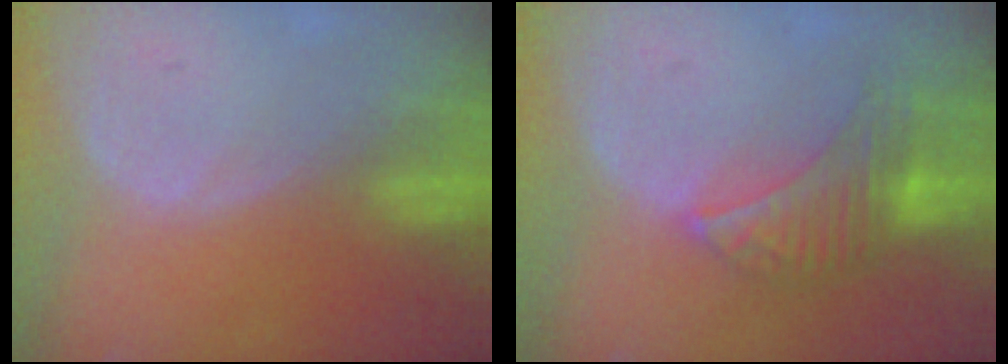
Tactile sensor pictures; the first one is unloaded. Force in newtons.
{"total": 7.0, "press": 6.7, "slide": 2.0}